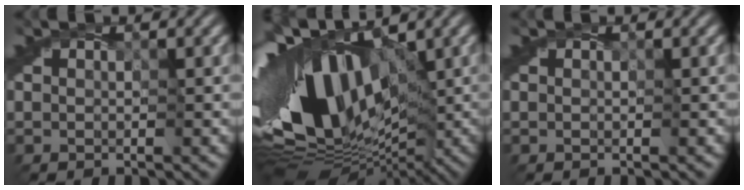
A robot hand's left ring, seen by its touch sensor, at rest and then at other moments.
{"total": 17.3, "force": [2.3, 10.8, 13.4], "torque": [-0.262, -0.031, 0.074]}
{"total": 0.0}